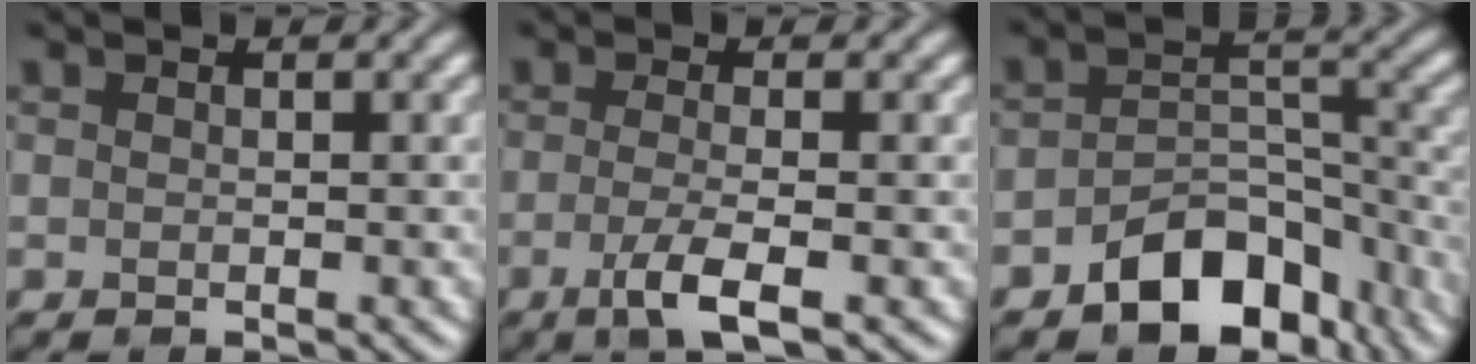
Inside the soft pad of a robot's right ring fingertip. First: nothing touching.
{"total": 3.6, "force": [-1.4, 0.9, 3.2], "torque": [-0.059, -0.004, -0.035]}
{"total": 8.3, "force": [-5.1, 4.9, 4.4], "torque": [-0.053, -0.010, -0.083]}